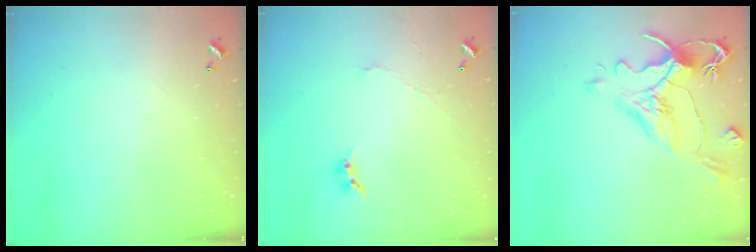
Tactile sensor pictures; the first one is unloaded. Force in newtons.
{"total": 0.0}
{"total": 1.6, "press": 0.8, "slide": 1.4}